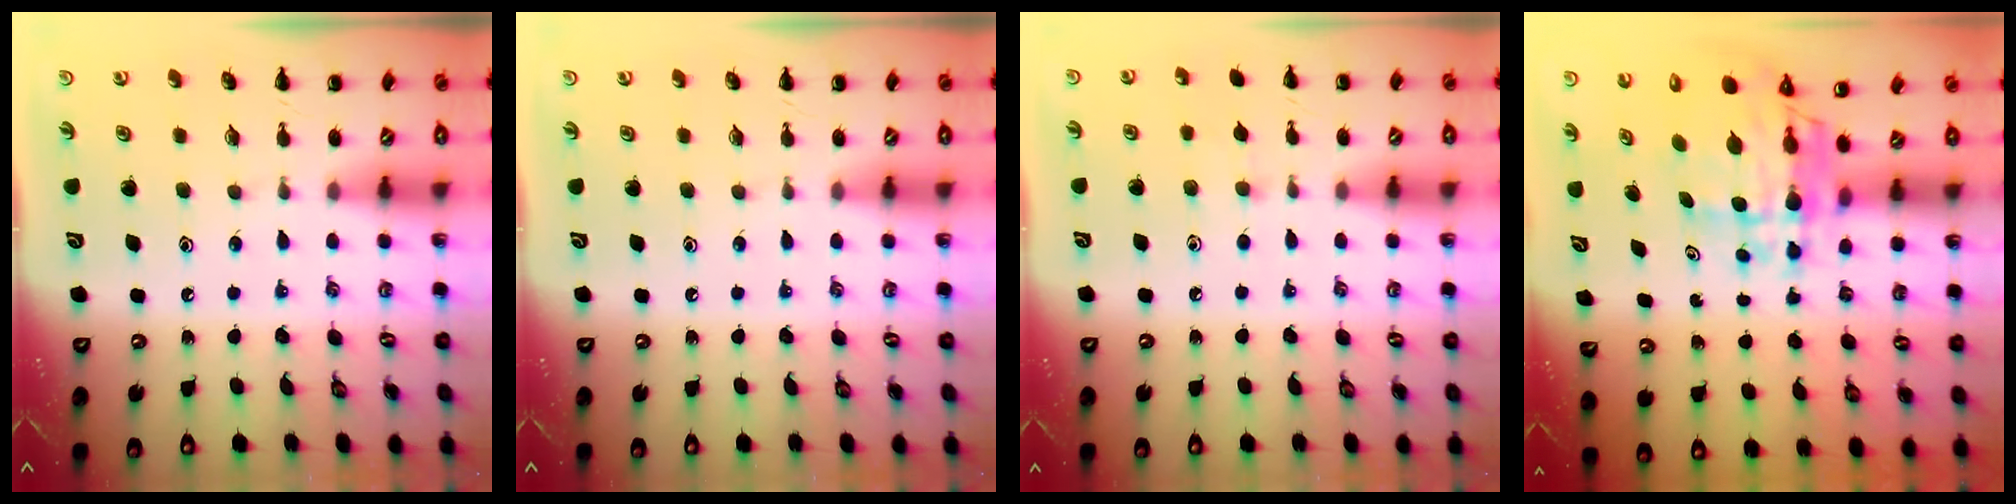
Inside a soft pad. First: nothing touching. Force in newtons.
{"total": 0.0}
{"total": 4.6, "press": 4.3, "slide": 1.7}
{"total": 8.1, "press": 7.7, "slide": 2.5}